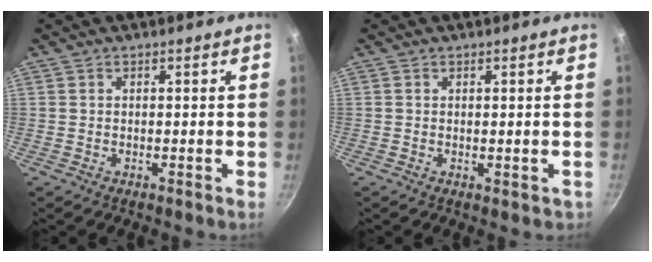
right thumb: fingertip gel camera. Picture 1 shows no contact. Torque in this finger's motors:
{"motor_torque": [-0.11, 0.10, -0.21, 0.01, 0.00]}